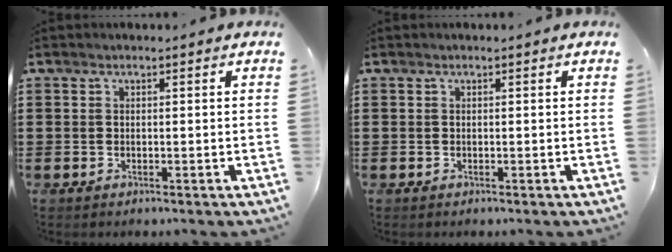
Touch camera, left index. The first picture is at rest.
{"total": 0.0}